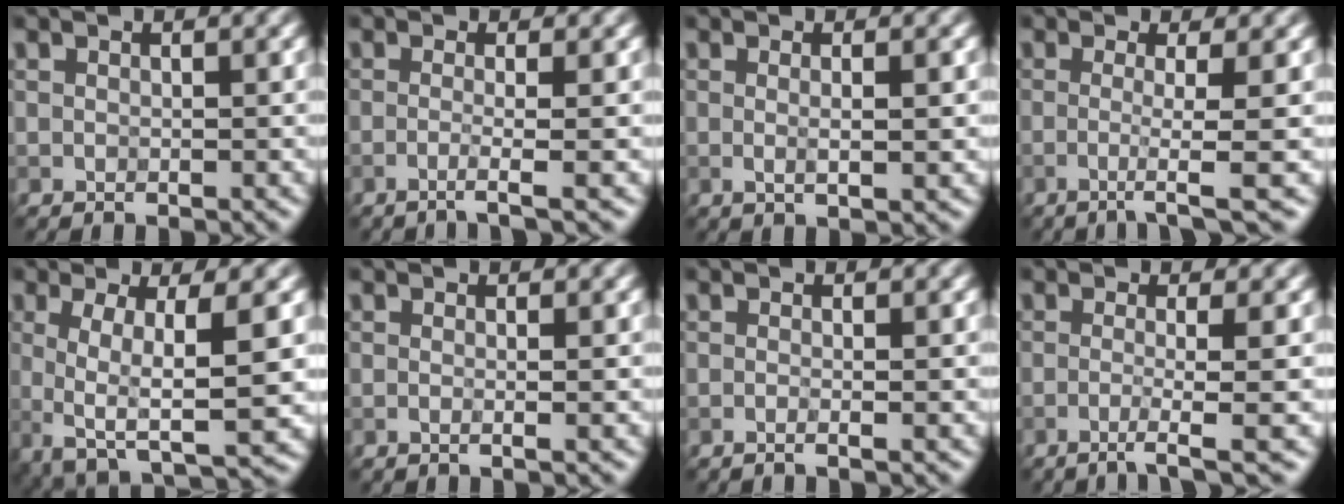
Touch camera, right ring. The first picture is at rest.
{"total": 2.5, "force": [-0.7, 0.7, 2.3], "torque": [-0.025, -0.005, -0.027]}
{"total": 2.3, "force": [0.1, 0.5, 2.2], "torque": [-0.033, -0.002, -0.001]}
{"total": 3.7, "force": [-0.6, 0.6, 3.6], "torque": [-0.055, -0.006, -0.021]}
{"total": 7.4, "force": [-0.3, 2.4, 7.0], "torque": [-0.111, -0.009, -0.007]}
{"total": 1.9, "force": [0.1, 0.9, 1.7], "torque": [-0.005, -0.005, -0.023]}
{"total": 1.8, "force": [-0.1, 0.9, 1.6], "torque": [-0.002, -0.011, -0.024]}
{"total": 3.8, "force": [-1.1, 0.8, 3.5], "torque": [-0.046, -0.003, -0.031]}